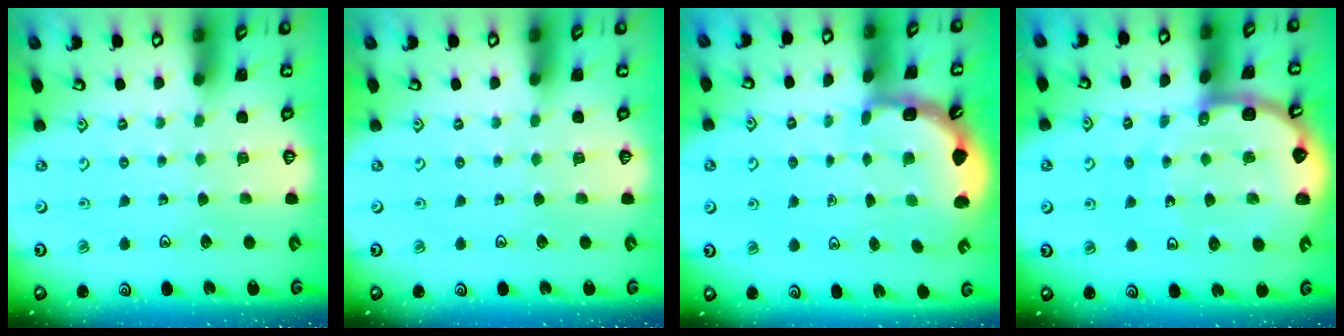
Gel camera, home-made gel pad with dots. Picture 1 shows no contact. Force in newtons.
{"total": 0.0}
{"total": 2.7, "press": 2.7, "slide": 0.6}
{"total": 9.7, "press": 9.7, "slide": 1.2}